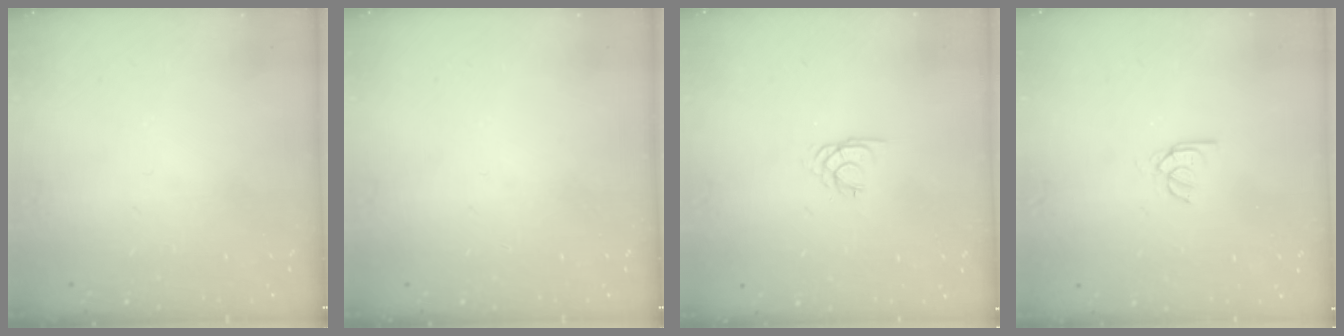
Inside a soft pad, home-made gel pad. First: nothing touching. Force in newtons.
{"total": 0.0}
{"total": 1.7, "press": 1.7, "slide": 0.1}
{"total": 2.6, "press": 2.6, "slide": 0.2}